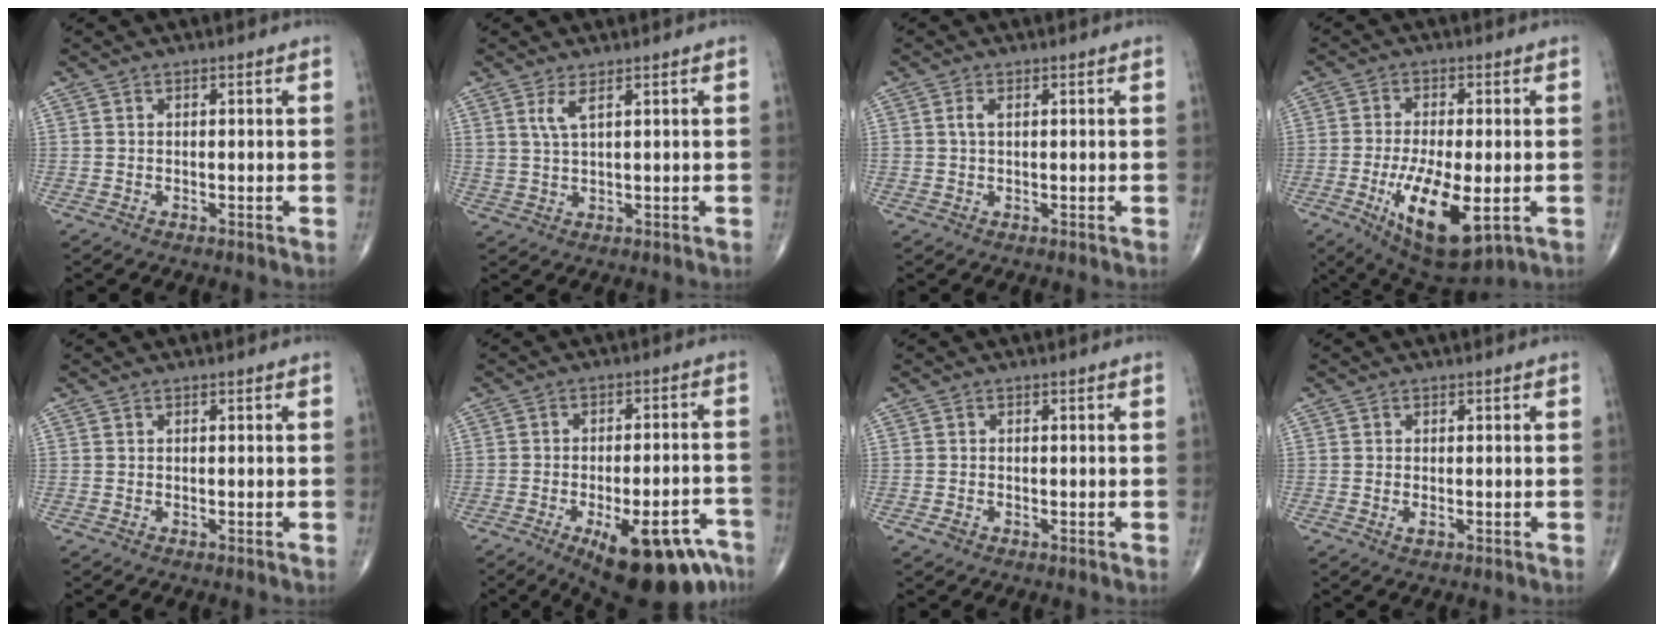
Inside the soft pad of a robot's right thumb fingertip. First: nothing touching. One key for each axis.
{"total": 3.0, "fx": 1.6, "fy": 0.6, "fz": 2.5, "tx": -0.059, "ty": -0.010, "tz": 0.039}
{"total": 1.5, "fx": 0.4, "fy": 0.8, "fz": 1.2, "tx": -0.030, "ty": 0.007, "tz": 0.010}
{"total": 14.6, "fx": -4.4, "fy": 5.5, "fz": 12.8, "tx": -0.224, "ty": -0.014, "tz": -0.059}
{"total": 0.0}
{"total": 18.5, "fx": -10.7, "fy": 6.8, "fz": 13.5, "tx": -0.121, "ty": 0.058, "tz": -0.143}
{"total": 1.2, "fx": -0.6, "fy": 0.9, "fz": 0.7, "tx": -0.014, "ty": 0.003, "tz": -0.010}
{"total": 1.2, "fx": -0.3, "fy": 0.6, "fz": 1.0, "tx": -0.021, "ty": -0.004, "tz": -0.006}